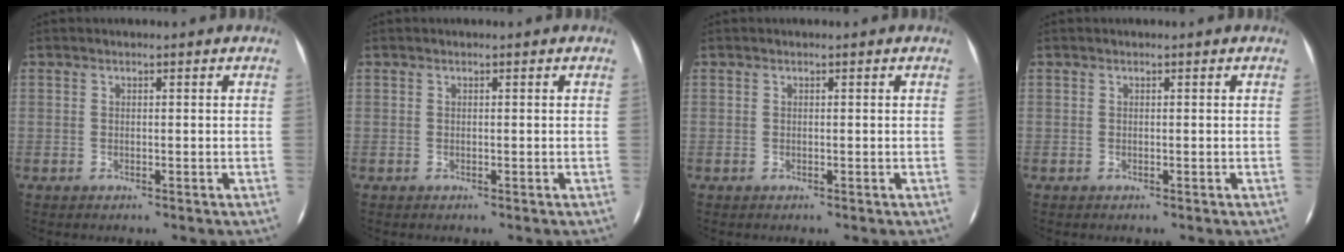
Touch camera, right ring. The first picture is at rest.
{"total": 0.0}
{"total": 0.0}
{"total": 0.0}